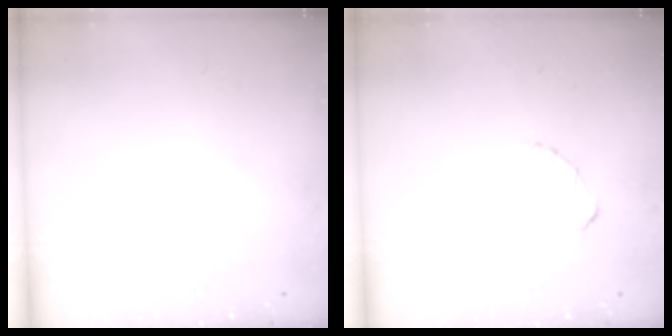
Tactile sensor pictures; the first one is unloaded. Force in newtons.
{"total": 2.7, "press": 2.7, "slide": 0.3}